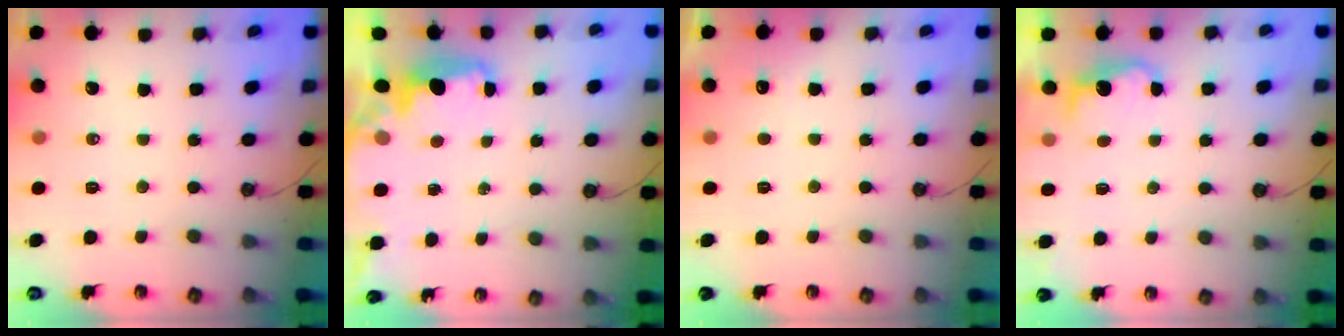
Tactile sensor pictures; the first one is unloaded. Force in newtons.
{"total": 2.2, "press": 2.0, "slide": 0.8}
{"total": 3.6, "press": 3.4, "slide": 1.1}
{"total": 2.7, "press": 2.6, "slide": 0.8}